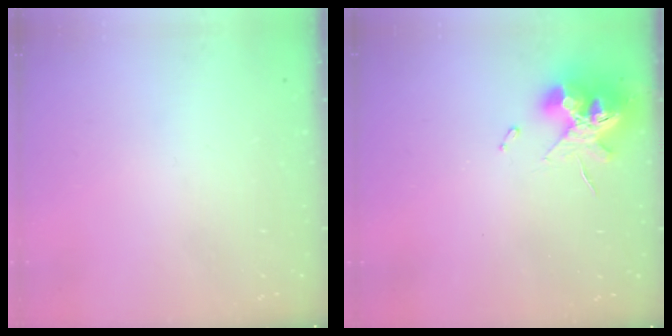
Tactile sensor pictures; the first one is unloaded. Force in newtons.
{"total": 12.2, "press": 12.2, "slide": 1.3}